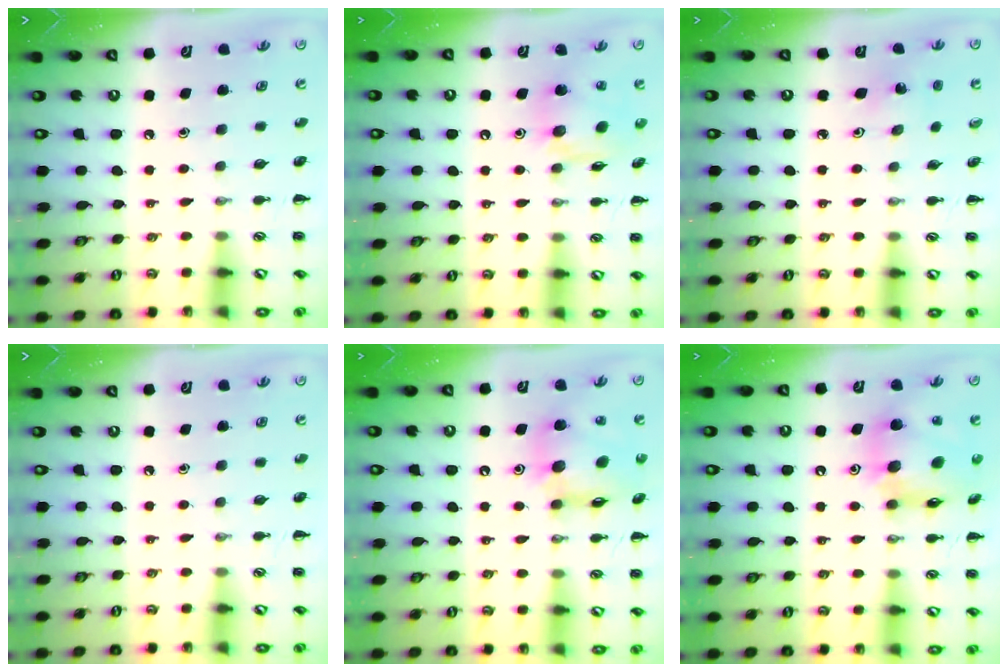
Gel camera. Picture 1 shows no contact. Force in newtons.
{"total": 13.2, "press": 12.9, "slide": 2.9}
{"total": 2.7, "press": 2.6, "slide": 0.9}
{"total": 0.0}
{"total": 14.5, "press": 14.0, "slide": 3.8}
{"total": 13.5, "press": 12.9, "slide": 4.1}